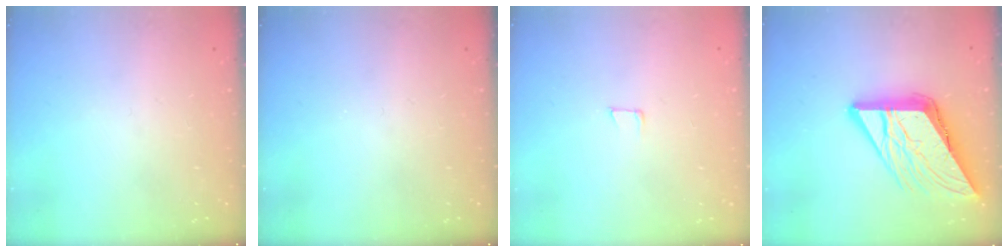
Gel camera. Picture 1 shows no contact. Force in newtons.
{"total": 0.0}
{"total": 4.0, "press": 4.0, "slide": 0.3}
{"total": 16.6, "press": 16.5, "slide": 1.7}